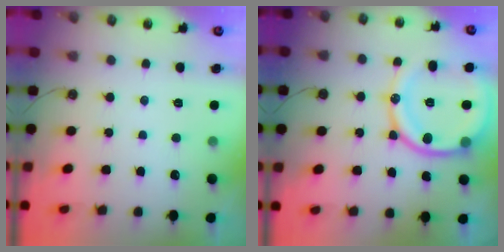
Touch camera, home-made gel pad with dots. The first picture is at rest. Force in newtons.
{"total": 19.7, "press": 19.6, "slide": 2.3}